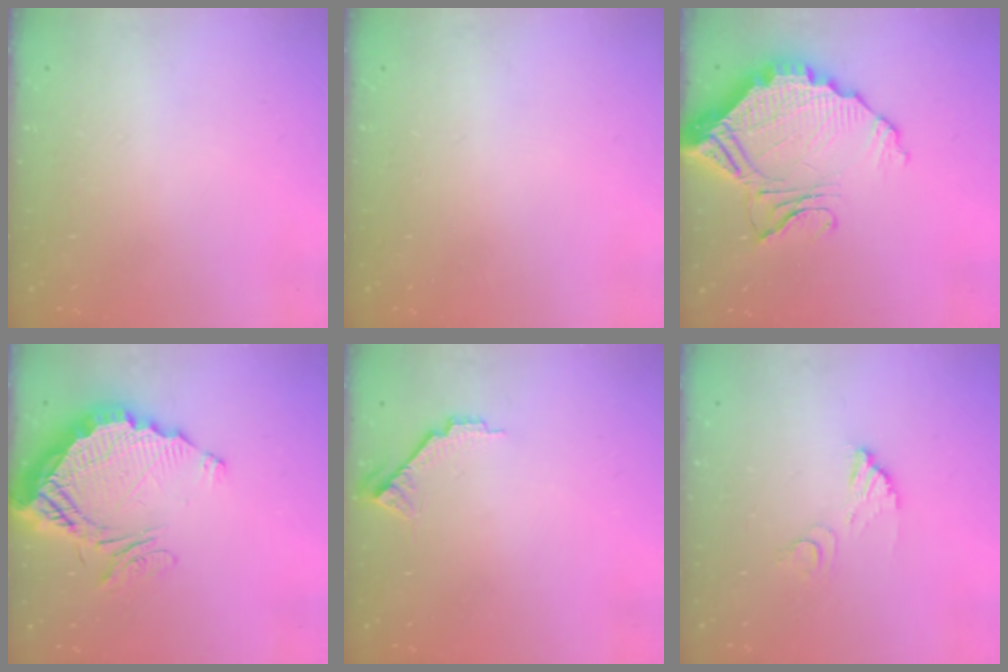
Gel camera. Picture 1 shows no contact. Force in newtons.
{"total": 0.0}
{"total": 15.2, "press": 15.1, "slide": 1.5}
{"total": 15.2, "press": 15.2, "slide": 1.3}
{"total": 6.9, "press": 6.9, "slide": 0.6}
{"total": 5.4, "press": 5.4, "slide": 0.1}